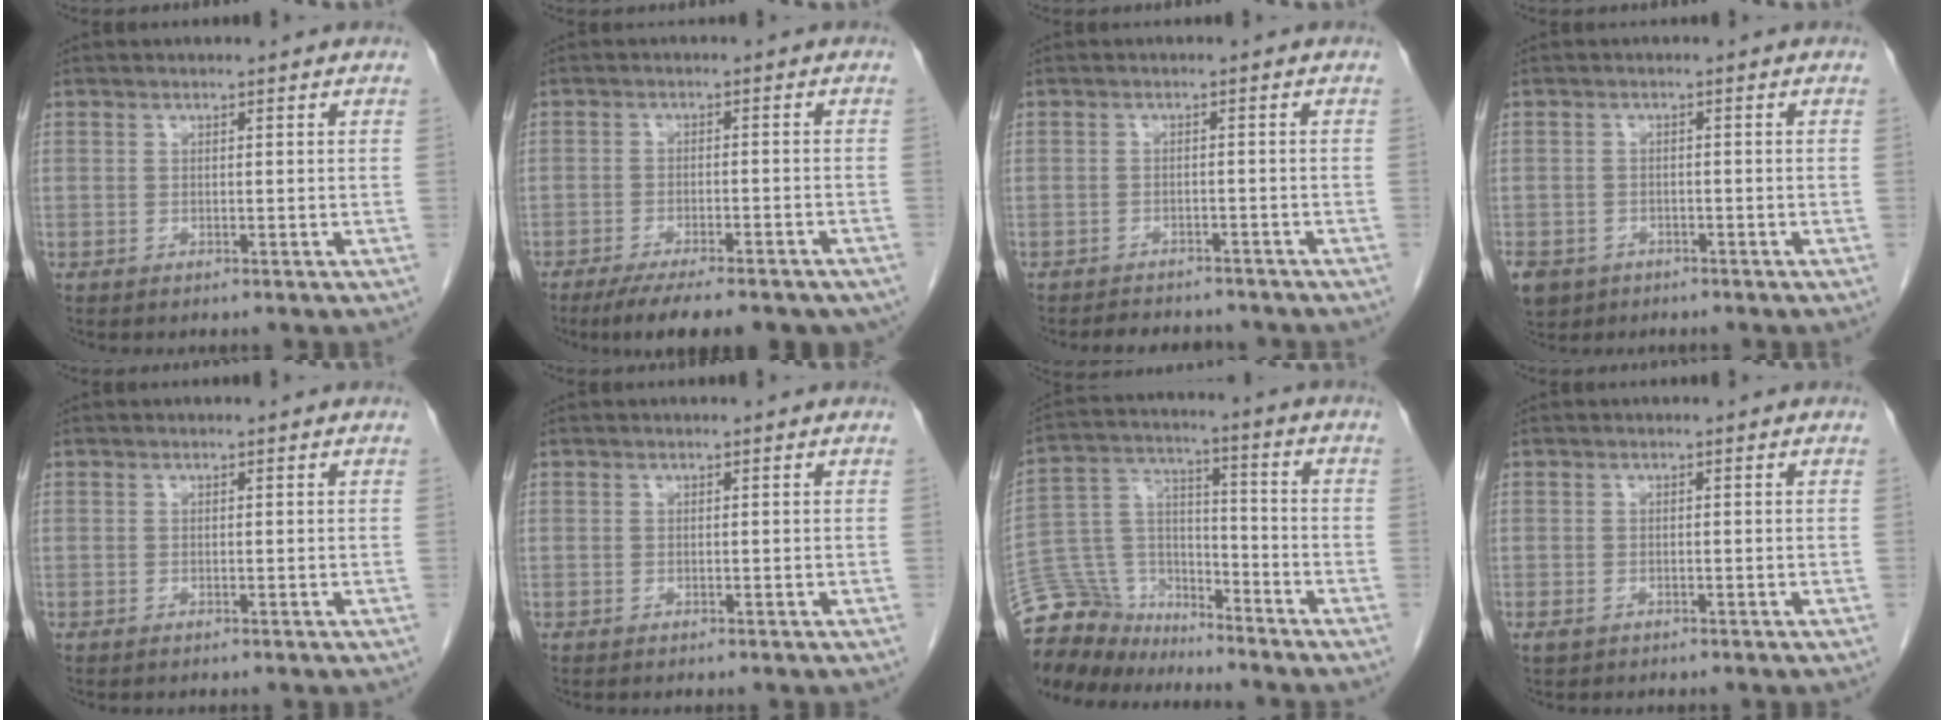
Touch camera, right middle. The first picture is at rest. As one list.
[{"total": 14.1, "force": [-11.4, 3.1, 7.7], "torque": [-0.094, -0.012, -0.152]}, {"total": 6.1, "force": [-5.7, 1.9, 1.3], "torque": [-0.020, -0.003, -0.073]}, {"total": 7.9, "force": [-4.4, 6.2, 2.4], "torque": [-0.067, -0.003, -0.068]}, {"total": 0.0}, {"total": 0.0}, {"total": 13.5, "force": [-12.3, 5.4, 1.0], "torque": [-0.034, 0.050, -0.224]}, {"total": 1.0, "force": [-0.6, 0.6, 0.5], "torque": [-0.014, 0.000, -0.006]}]